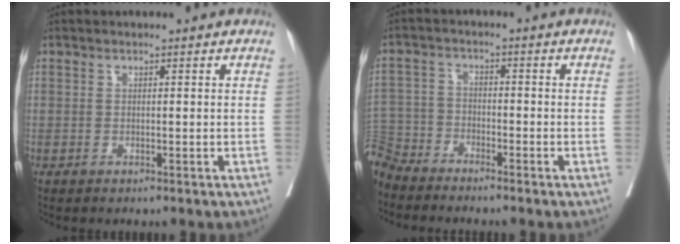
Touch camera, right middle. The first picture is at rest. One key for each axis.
{"total": 7.0, "fx": -6.7, "fy": 1.8, "fz": 0.4, "tx": -0.007, "ty": 0.000, "tz": -0.137}